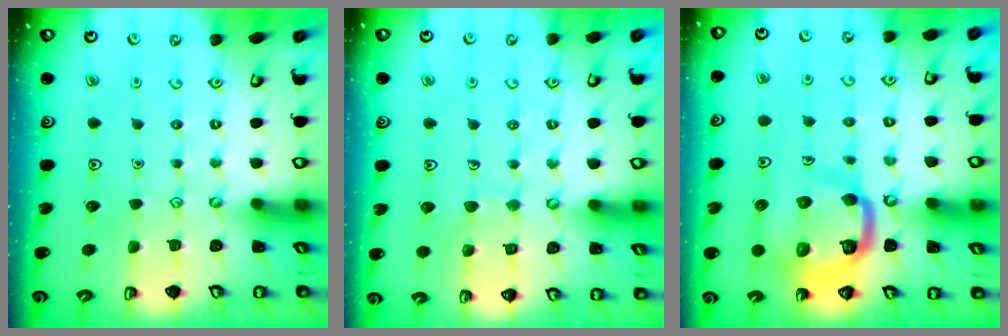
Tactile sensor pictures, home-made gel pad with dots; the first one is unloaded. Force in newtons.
{"total": 5.8, "press": 5.8, "slide": 0.3}
{"total": 12.4, "press": 12.4, "slide": 1.2}